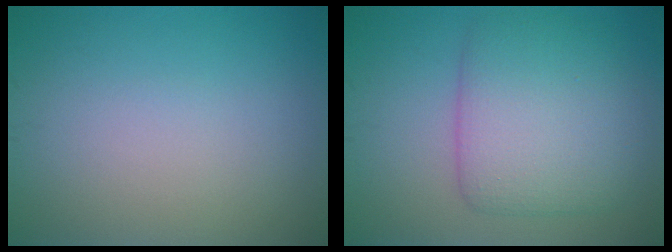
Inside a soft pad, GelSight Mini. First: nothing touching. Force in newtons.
{"total": 6.8, "press": 6.8, "slide": 0.3}